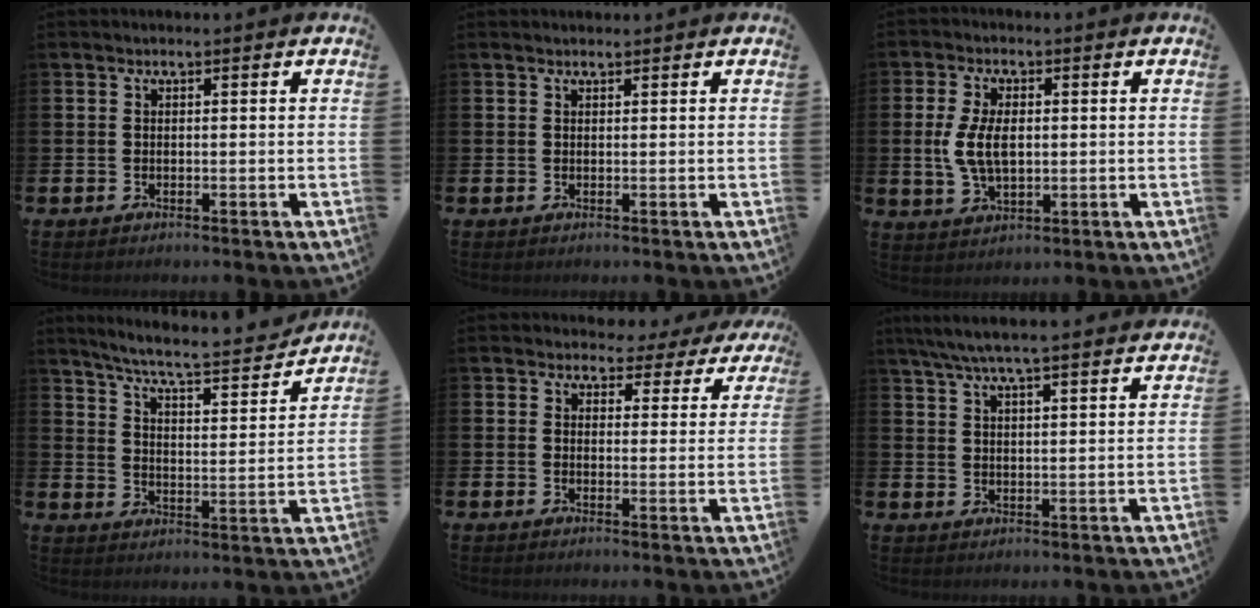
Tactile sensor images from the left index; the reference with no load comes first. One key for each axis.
{"total": 0.9, "fx": 0.8, "fy": 0.2, "fz": 0.0, "tx": 0.015, "ty": -0.004, "tz": 0.012}
{"total": 6.4, "fx": 0.7, "fy": 3.5, "fz": 5.3, "tx": -0.102, "ty": 0.001, "tz": 0.005}
{"total": 6.7, "fx": 6.3, "fy": 0.3, "fz": 2.4, "tx": -0.072, "ty": -0.049, "tz": 0.102}
{"total": 3.1, "fx": 2.5, "fy": 1.9, "fz": 0.1, "tx": 0.006, "ty": -0.022, "tz": 0.036}
{"total": 6.2, "fx": 5.9, "fy": 0.1, "fz": 2.1, "tx": -0.051, "ty": -0.026, "tz": 0.105}